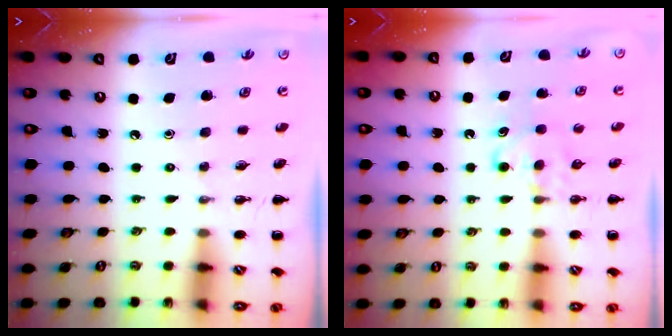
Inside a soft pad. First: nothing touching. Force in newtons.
{"total": 5.1, "press": 4.8, "slide": 1.6}